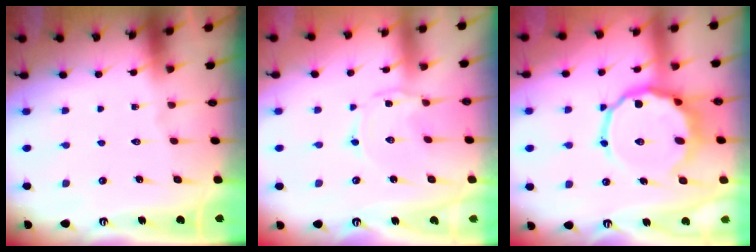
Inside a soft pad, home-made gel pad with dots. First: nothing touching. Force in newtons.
{"total": 0.8, "press": 0.8, "slide": 0.2}
{"total": 12.1, "press": 11.9, "slide": 2.2}